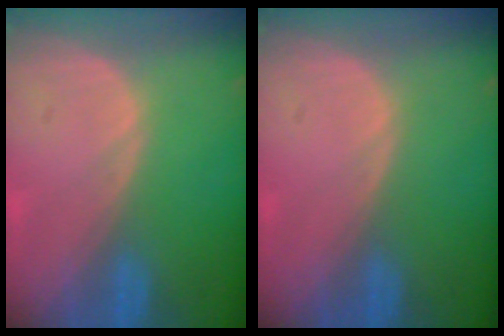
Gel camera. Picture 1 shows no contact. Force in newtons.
{"total": 0.0}